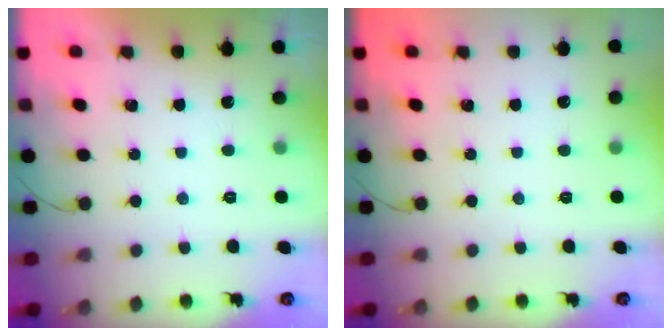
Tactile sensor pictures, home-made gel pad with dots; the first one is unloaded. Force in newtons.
{"total": 0.0}